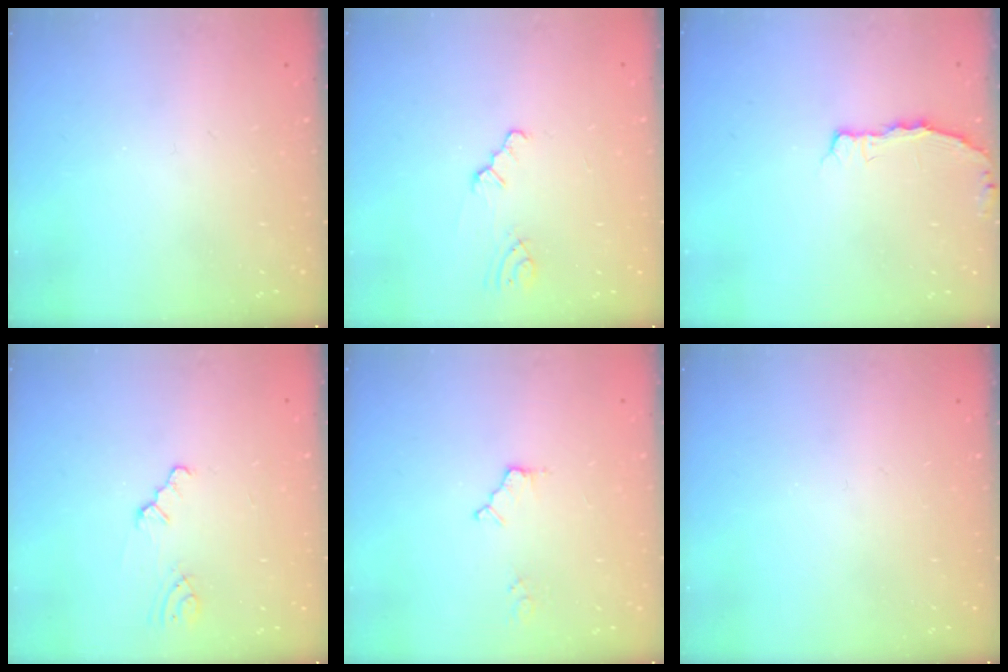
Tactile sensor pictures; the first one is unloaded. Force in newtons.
{"total": 1.0, "press": 1.0, "slide": 0.2}
{"total": 2.9, "press": 2.9, "slide": 0.5}
{"total": 1.0, "press": 1.0, "slide": 0.2}
{"total": 4.4, "press": 4.4, "slide": 0.6}
{"total": 0.0}